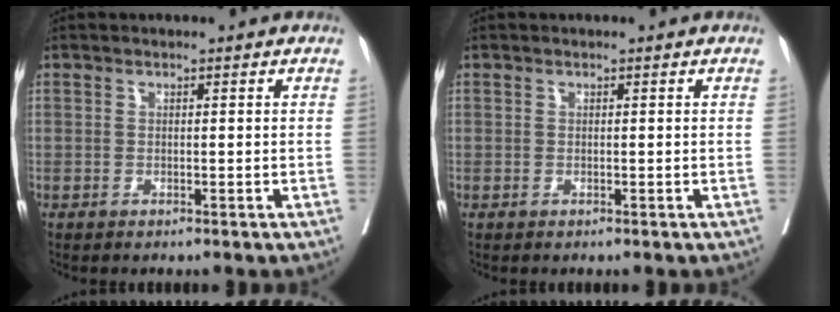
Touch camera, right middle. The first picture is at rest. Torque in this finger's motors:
{"motor_torque": [-0.03, 0.00, 0.01, 0.01]}